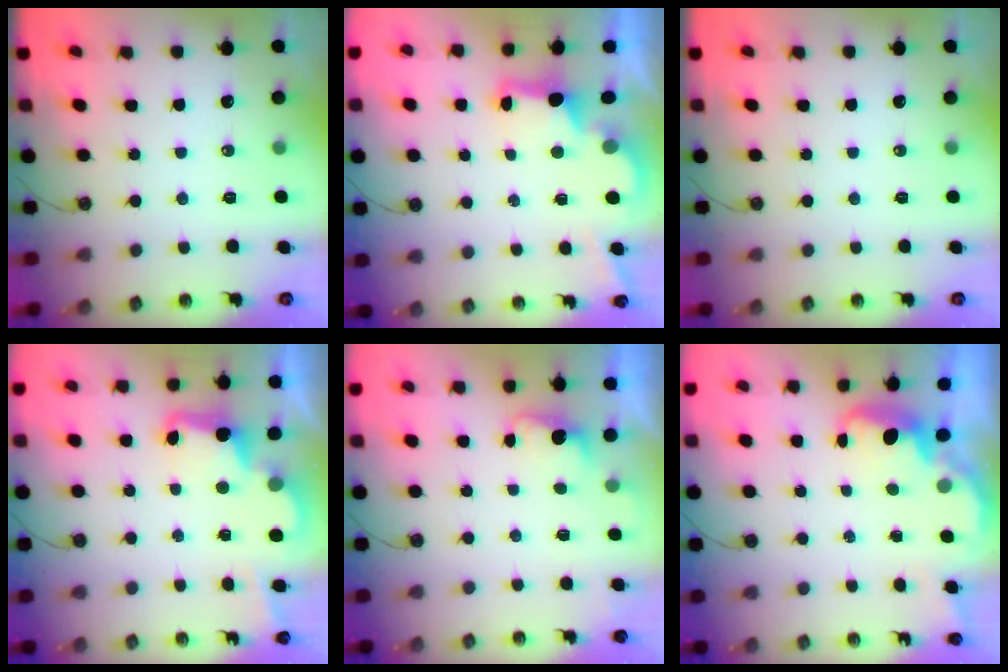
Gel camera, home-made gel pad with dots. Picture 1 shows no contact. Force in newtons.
{"total": 2.6, "press": 2.5, "slide": 0.9}
{"total": 0.0}
{"total": 3.3, "press": 3.2, "slide": 0.6}
{"total": 1.9, "press": 1.6, "slide": 0.9}
{"total": 1.9, "press": 1.9, "slide": 0.5}